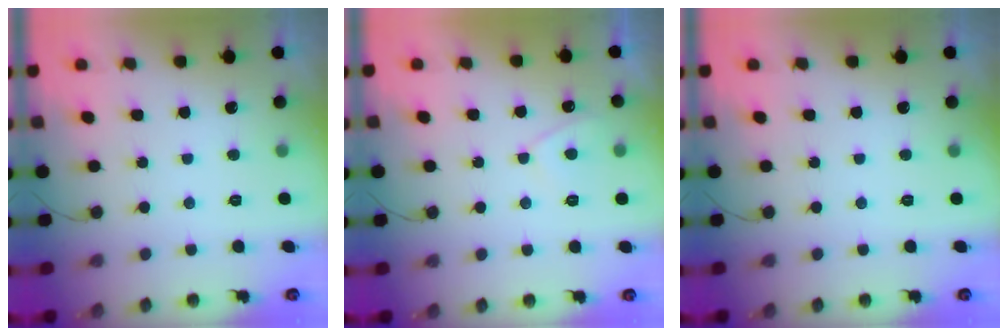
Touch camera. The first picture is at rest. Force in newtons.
{"total": 2.9, "press": 2.9, "slide": 0.5}
{"total": 0.0}